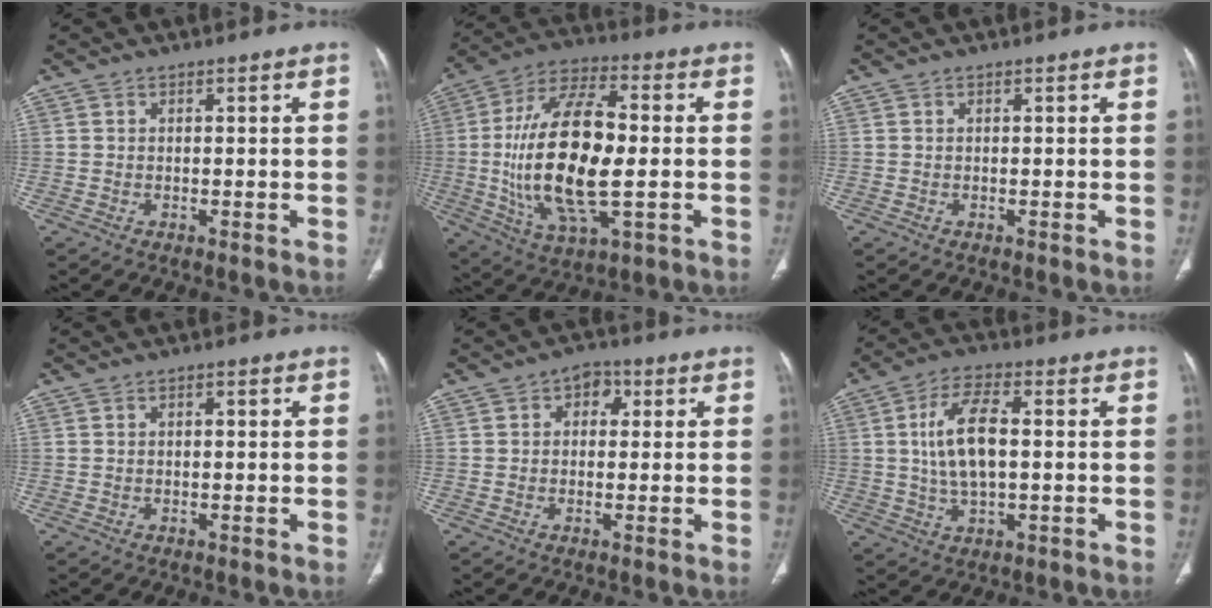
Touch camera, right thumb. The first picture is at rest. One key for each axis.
{"total": 22.2, "fx": -1.4, "fy": 9.3, "fz": 20.1, "tx": -0.394, "ty": 0.010, "tz": -0.022}
{"total": 0.0}
{"total": 1.0, "fx": 0.2, "fy": 0.5, "fz": 0.9, "tx": -0.010, "ty": 0.002, "tz": 0.001}
{"total": 4.0, "fx": 1.1, "fy": 3.1, "fz": 2.4, "tx": -0.003, "ty": 0.009, "tz": 0.007}
{"total": 10.6, "fx": 0.9, "fy": 4.7, "fz": 9.4, "tx": -0.183, "ty": 0.008, "tz": 0.015}